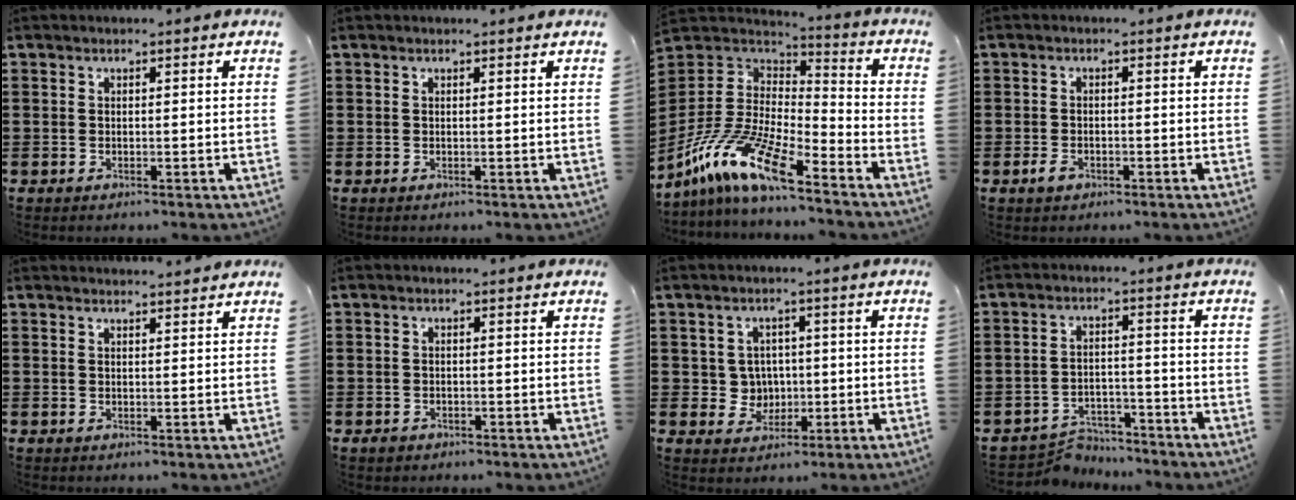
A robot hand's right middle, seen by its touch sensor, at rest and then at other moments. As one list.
[{"total": 0.0}, {"total": 13.3, "force": [-9.6, 3.1, 8.5], "torque": [-0.203, -0.002, -0.198]}, {"total": 1.8, "force": [-1.0, 1.1, 1.0], "torque": [-0.028, -0.004, -0.021]}, {"total": 1.5, "force": [1.5, 0.0, 0.0], "torque": [-0.005, -0.001, 0.030]}, {"total": 0.7, "force": [-0.5, 0.6, 0.0], "torque": [-0.001, 0.001, -0.010]}, {"total": 4.0, "force": [-0.1, 3.9, 0.8], "torque": [-0.033, 0.010, -0.006]}, {"total": 4.4, "force": [-4.3, 1.1, -0.2], "torque": [-0.002, 0.004, -0.090]}]